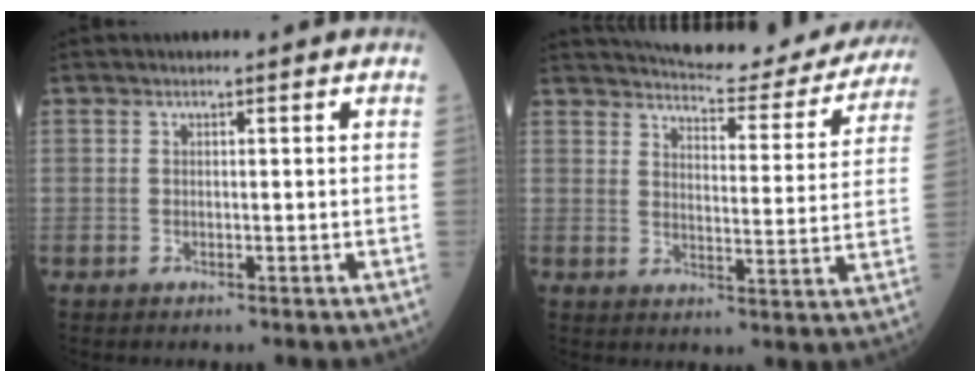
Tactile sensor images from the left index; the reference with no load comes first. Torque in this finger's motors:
{"motor_torque": [0.27, -0.36, 0.03, 0.01]}